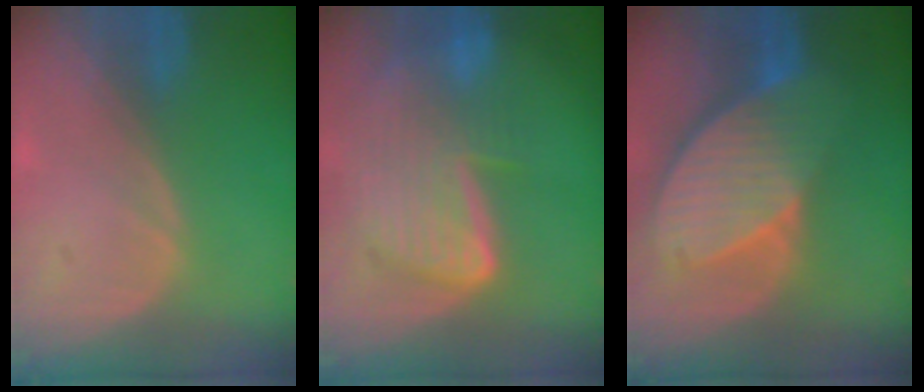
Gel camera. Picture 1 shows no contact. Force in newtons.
{"total": 9.1, "press": 8.0, "slide": 4.4}
{"total": 10.2, "press": 8.9, "slide": 5.0}